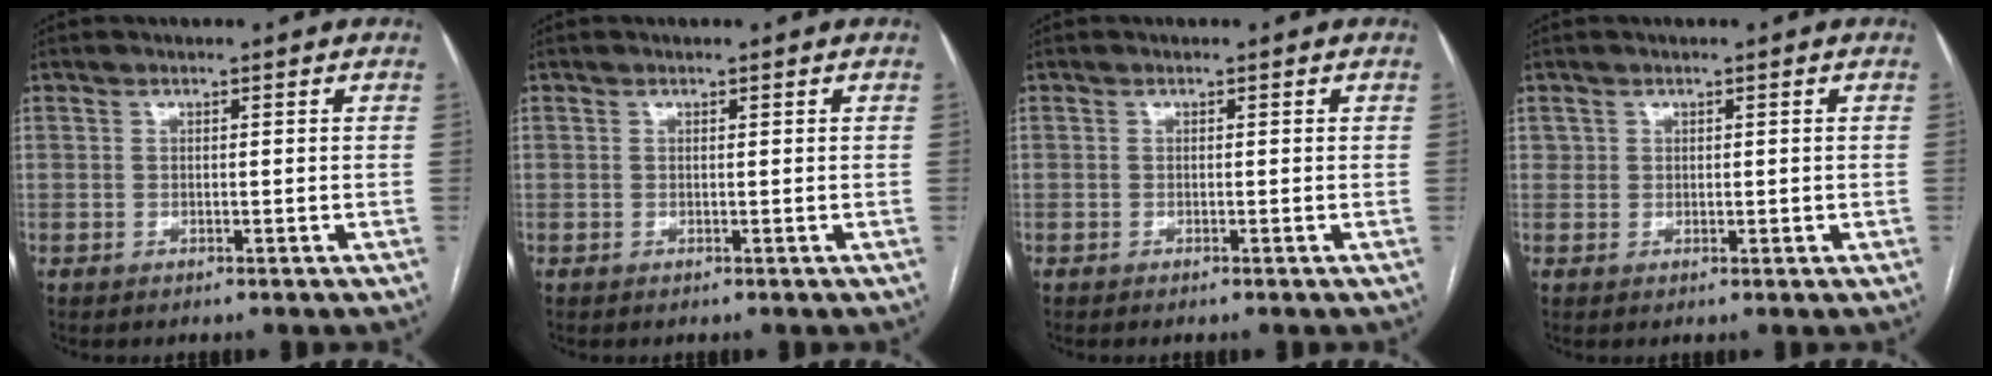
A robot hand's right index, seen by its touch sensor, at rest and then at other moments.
{"total": 0.0}
{"total": 0.0}
{"total": 1.5, "force": [0.5, 1.3, 0.4], "torque": [-0.004, 0.002, 0.010]}